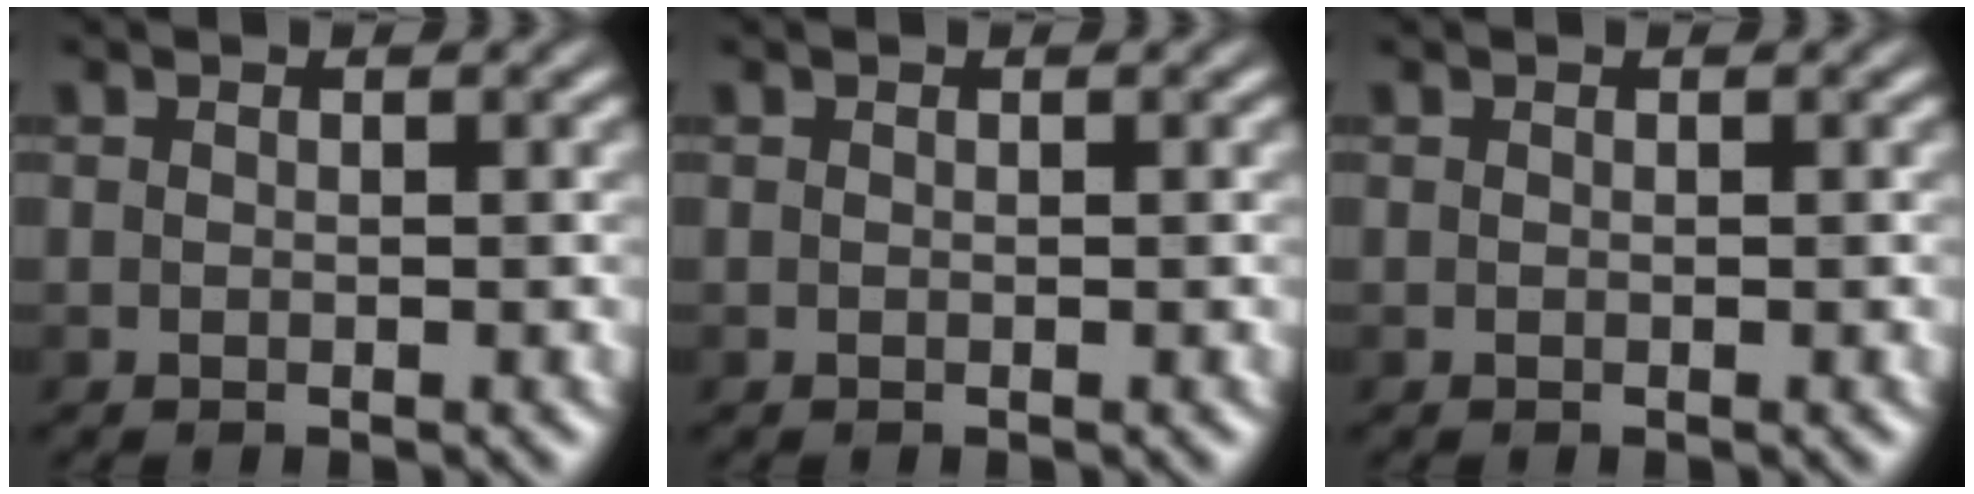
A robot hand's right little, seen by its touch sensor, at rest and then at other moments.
{"total": 0.0}
{"total": 0.0}